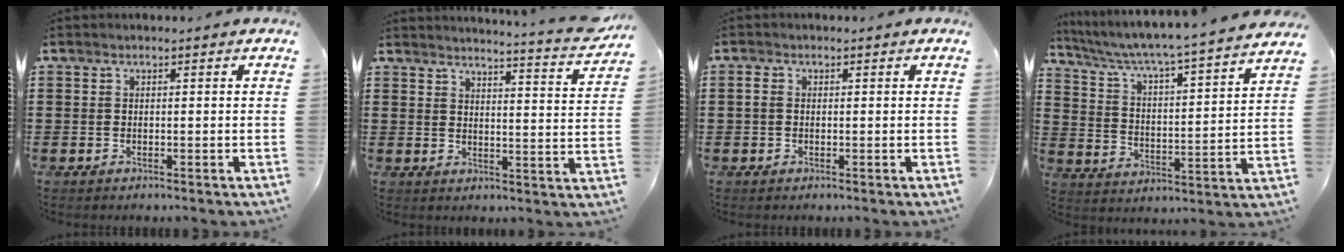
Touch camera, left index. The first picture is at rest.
{"total": 4.2, "force": [3.9, -0.7, 1.4], "torque": [-0.027, -0.038, 0.061]}
{"total": 1.4, "force": [-0.1, 0.9, 1.1], "torque": [-0.032, -0.001, -0.005]}
{"total": 4.3, "force": [3.8, -0.8, 1.8], "torque": [-0.057, -0.046, 0.050]}